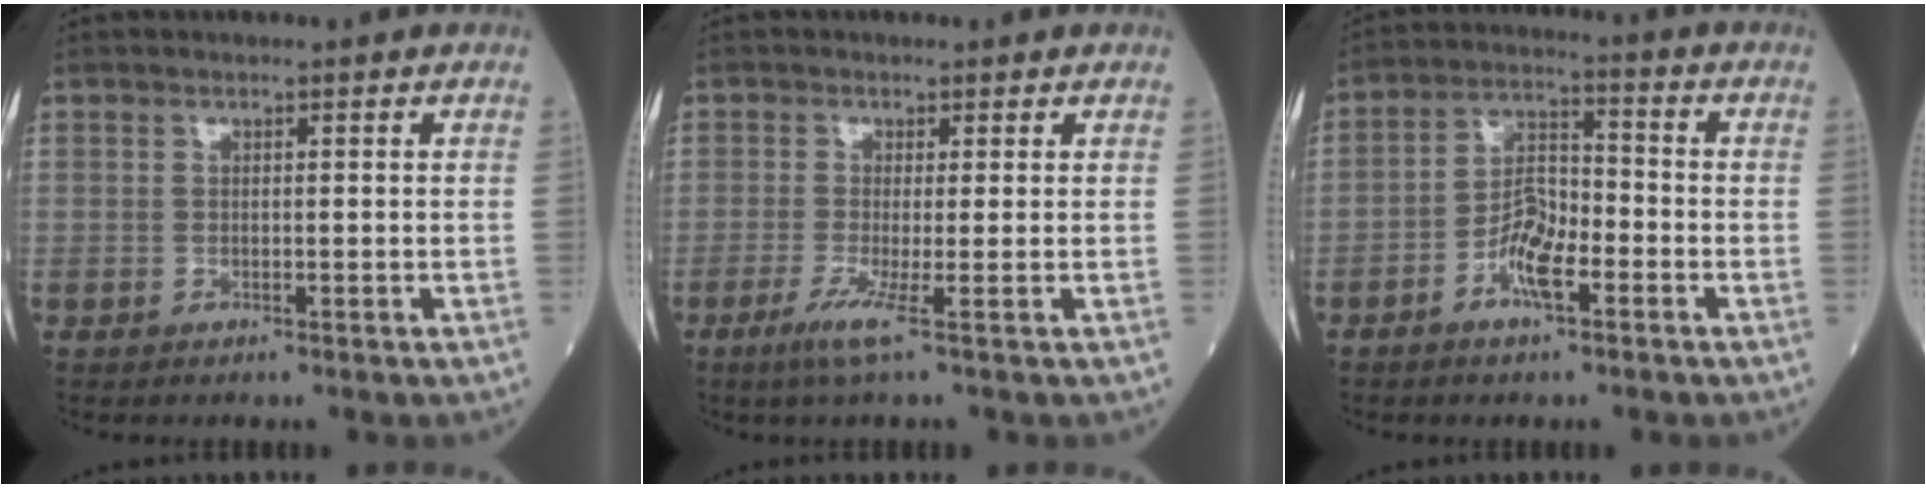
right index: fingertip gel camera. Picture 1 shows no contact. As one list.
[{"total": 3.3, "force": [-1.6, -0.9, 2.8], "torque": [-0.066, -0.015, -0.034]}, {"total": 7.1, "force": [-3.3, 2.4, 5.8], "torque": [-0.112, 0.012, -0.064]}]